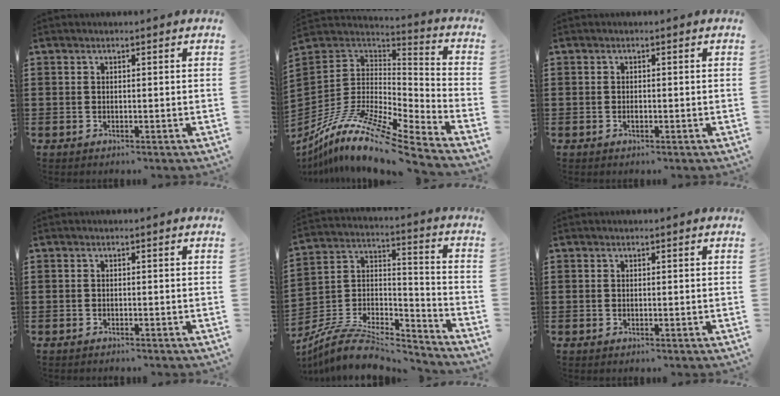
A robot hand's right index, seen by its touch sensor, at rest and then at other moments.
{"total": 12.9, "force": [-9.4, 1.9, 8.5], "torque": [-0.179, 0.000, -0.183]}
{"total": 0.6, "force": [-0.1, 0.3, 0.5], "torque": [-0.010, -0.003, -0.001]}
{"total": 0.9, "force": [-0.8, -0.1, -0.1], "torque": [0.001, -0.001, -0.018]}
{"total": 8.7, "force": [-7.4, 2.9, 3.5], "torque": [-0.071, 0.014, -0.146]}
{"total": 0.0}